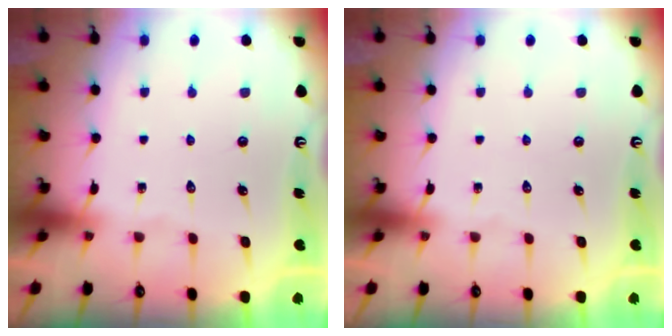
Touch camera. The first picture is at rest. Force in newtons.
{"total": 0.0}